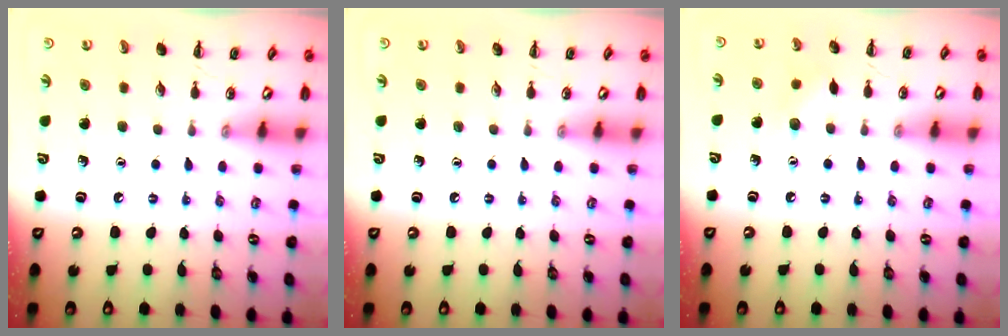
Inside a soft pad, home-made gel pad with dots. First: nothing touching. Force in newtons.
{"total": 0.0}
{"total": 5.1, "press": 5.0, "slide": 1.1}